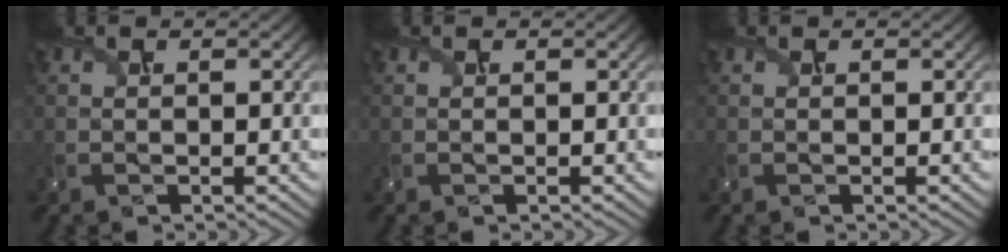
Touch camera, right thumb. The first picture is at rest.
{"total": 0.0}
{"total": 0.0}